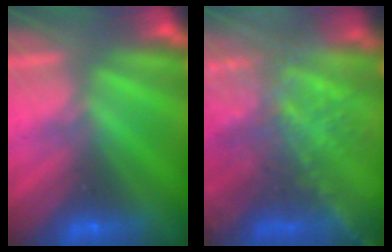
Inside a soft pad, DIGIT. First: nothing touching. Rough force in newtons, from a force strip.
{"total": 7.3}